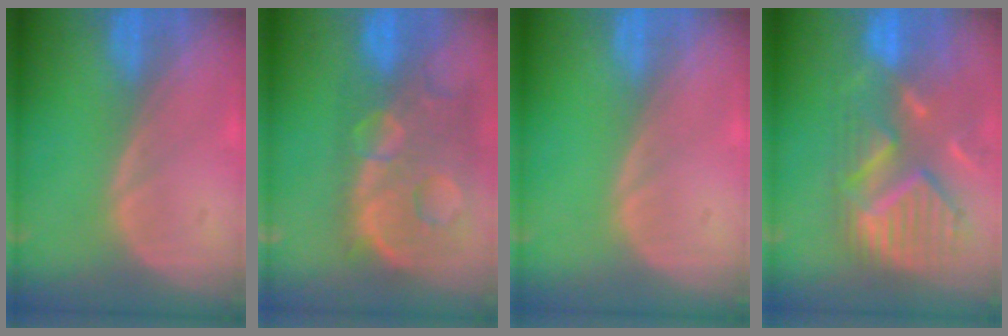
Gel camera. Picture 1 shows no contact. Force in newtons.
{"total": 13.9, "press": 11.3, "slide": 8.1}
{"total": 0.0}
{"total": 11.8, "press": 10.3, "slide": 5.6}